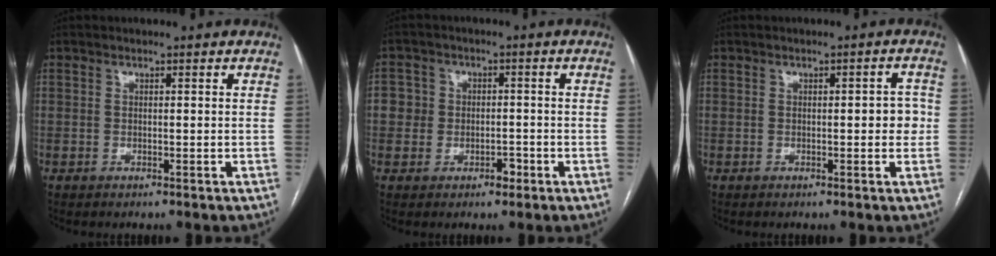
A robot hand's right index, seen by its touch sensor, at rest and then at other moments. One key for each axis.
{"total": 4.5, "fx": -1.1, "fy": 4.0, "fz": 1.5, "tx": -0.008, "ty": 0.013, "tz": -0.016}
{"total": 2.8, "fx": -0.1, "fy": 1.0, "fz": 2.6, "tx": -0.023, "ty": 0.005, "tz": -0.004}